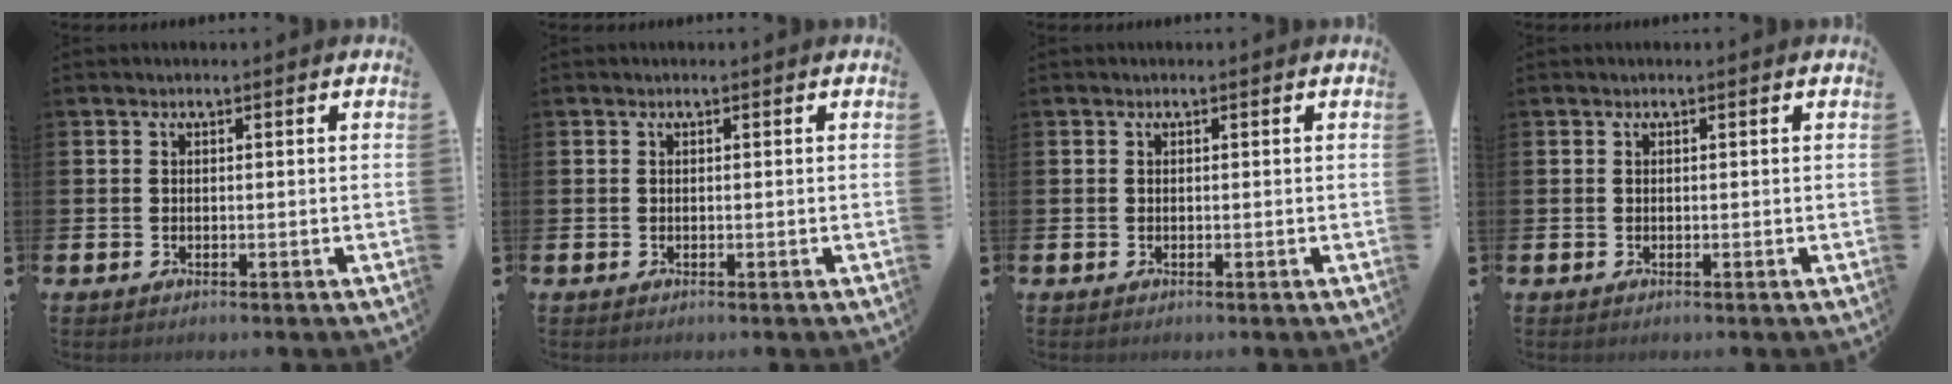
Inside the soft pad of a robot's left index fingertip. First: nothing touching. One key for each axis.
{"total": 0.0}
{"total": 0.0}
{"total": 0.0}